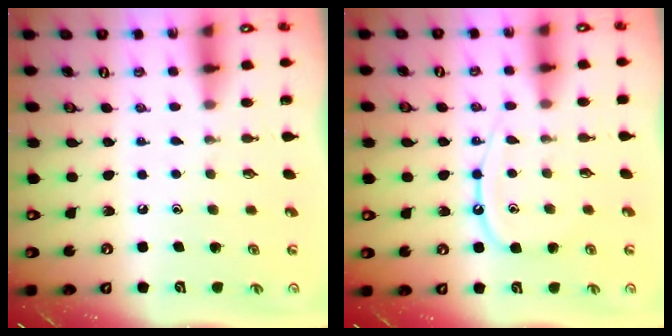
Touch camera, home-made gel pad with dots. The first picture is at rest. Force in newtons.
{"total": 10.7, "press": 10.7, "slide": 0.6}